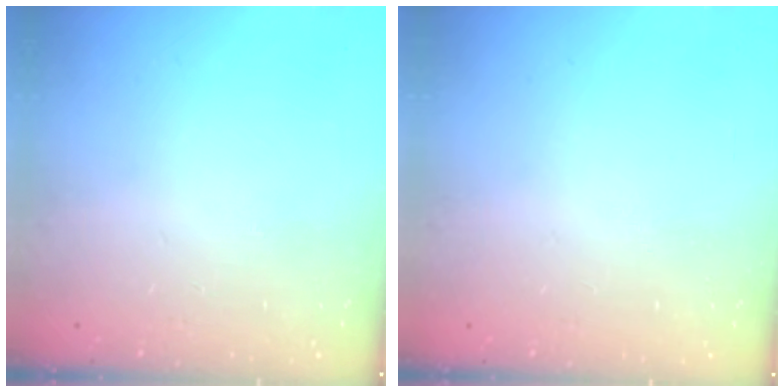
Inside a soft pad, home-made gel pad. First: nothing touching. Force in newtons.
{"total": 0.0}